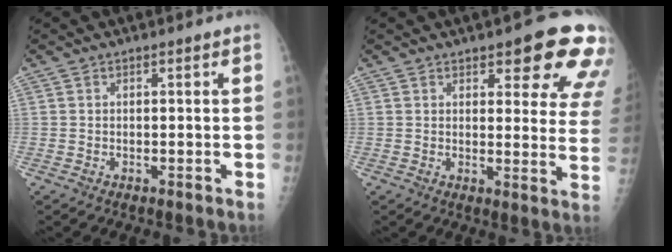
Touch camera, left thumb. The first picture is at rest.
{"total": 14.9, "force": [8.6, 5.2, 10.9], "torque": [-0.094, -0.040, 0.095]}